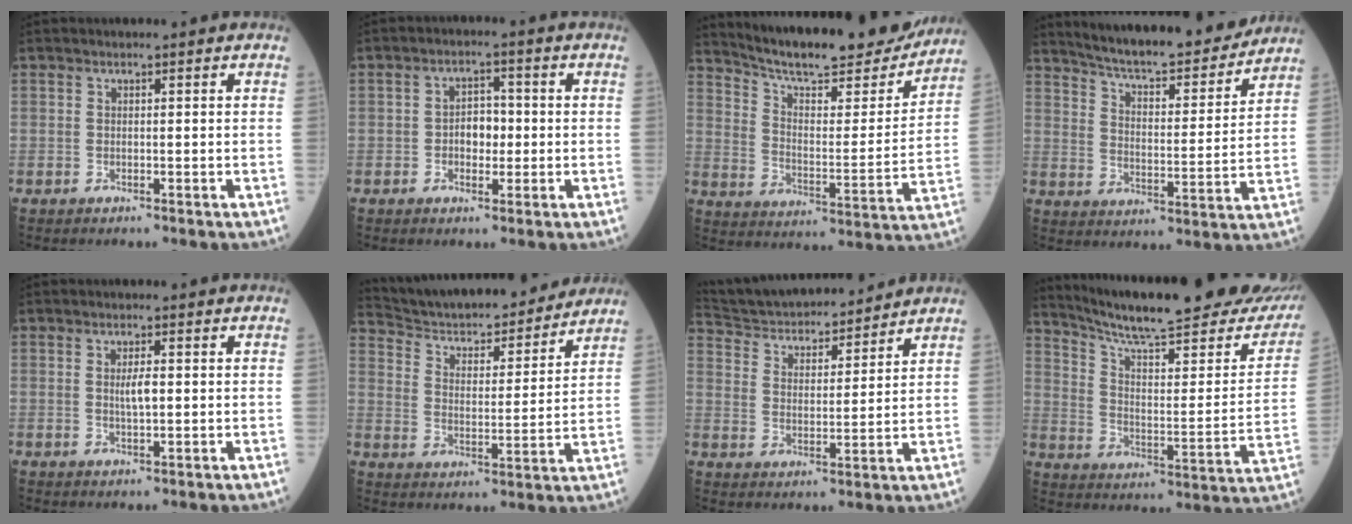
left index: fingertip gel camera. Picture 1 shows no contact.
{"total": 3.9, "force": [-0.4, 2.5, 3.0], "torque": [-0.049, 0.013, -0.009]}
{"total": 22.8, "force": [20.7, 3.5, 9.1], "torque": [-0.140, -0.030, 0.290]}
{"total": 19.0, "force": [17.4, 2.5, 7.3], "torque": [-0.112, -0.011, 0.249]}
{"total": 2.5, "force": [0.2, 0.5, 2.4], "torque": [-0.046, 0.000, 0.006]}
{"total": 20.3, "force": [18.8, 3.3, 6.8], "torque": [-0.107, 0.004, 0.277]}
{"total": 16.9, "force": [15.8, 3.1, 5.1], "torque": [-0.091, 0.023, 0.256]}
{"total": 29.3, "force": [25.7, 3.6, 13.6], "torque": [-0.207, -0.070, 0.340]}